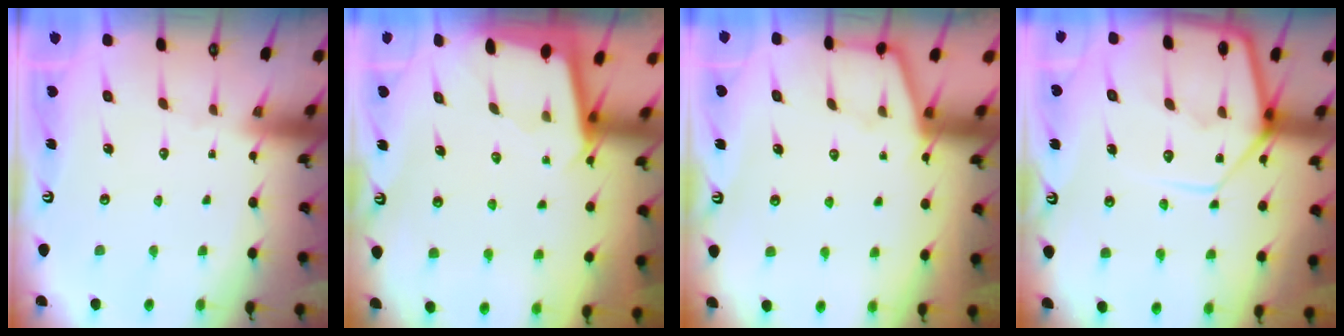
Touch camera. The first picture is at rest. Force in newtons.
{"total": 1.8, "press": 1.8, "slide": 0.1}
{"total": 3.3, "press": 3.2, "slide": 0.5}
{"total": 14.3, "press": 14.3, "slide": 1.2}